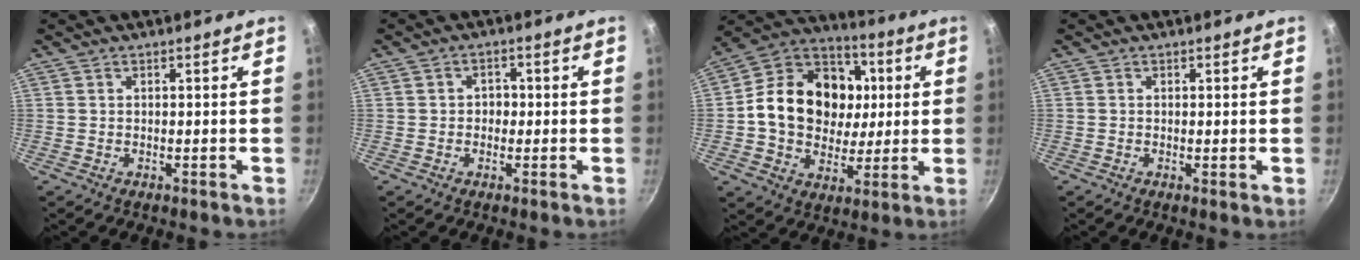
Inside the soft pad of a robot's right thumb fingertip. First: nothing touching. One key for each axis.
{"total": 2.6, "fx": -0.2, "fy": 2.3, "fz": 1.2, "tx": -0.001, "ty": 0.007, "tz": -0.007}
{"total": 21.3, "fx": 2.1, "fy": 17.2, "fz": 12.4, "tx": -0.186, "ty": 0.022, "tz": 0.028}
{"total": 0.6, "fx": 0.0, "fy": 0.1, "fz": 0.6, "tx": -0.010, "ty": -0.003, "tz": -0.002}